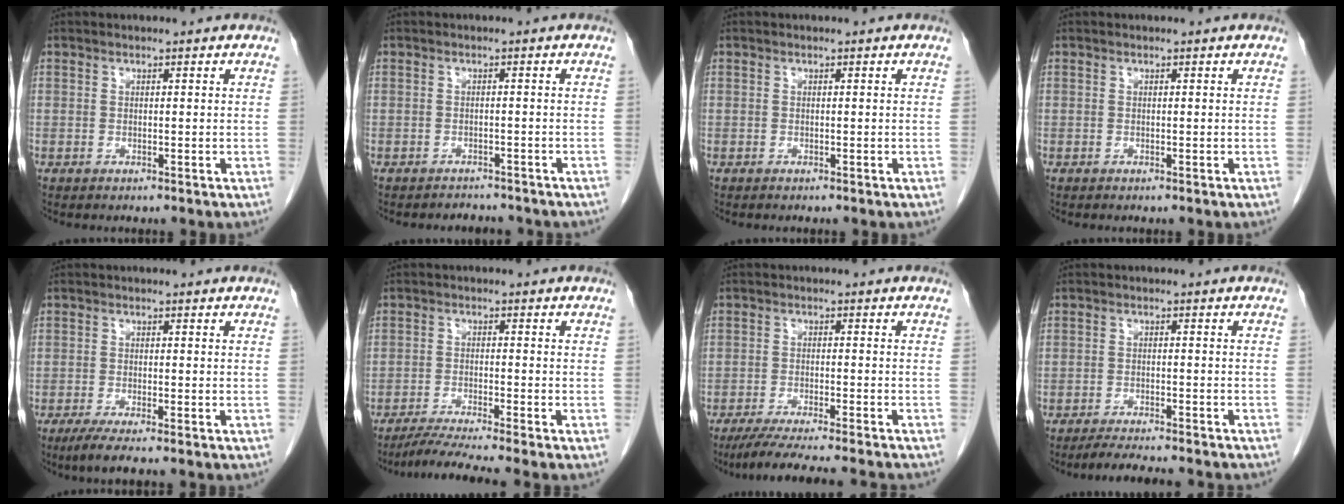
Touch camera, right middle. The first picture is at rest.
{"total": 4.0, "force": [-3.7, 1.4, 0.5], "torque": [-0.008, 0.001, -0.044]}
{"total": 0.0}
{"total": 0.0}
{"total": 3.9, "force": [-2.9, -0.1, 2.6], "torque": [-0.049, -0.011, -0.051]}
{"total": 7.1, "force": [-6.0, -1.7, 3.4], "torque": [-0.052, -0.025, -0.100]}
{"total": 13.3, "force": [-11.7, -0.3, 6.2], "torque": [-0.083, -0.029, -0.172]}
{"total": 9.0, "force": [-8.1, 0.9, 3.8], "torque": [-0.054, -0.013, -0.114]}